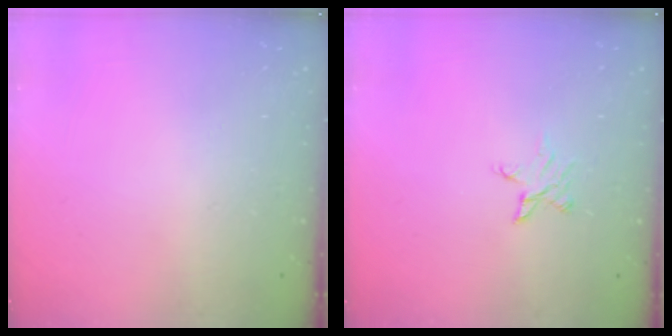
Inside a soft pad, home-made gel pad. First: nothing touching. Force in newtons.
{"total": 2.9, "press": 2.9, "slide": 0.2}